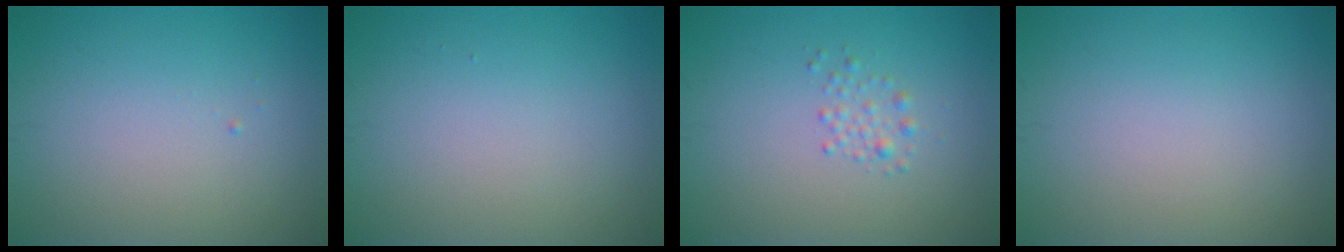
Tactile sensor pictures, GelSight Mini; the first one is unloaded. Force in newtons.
{"total": 0.0}
{"total": 1.3, "press": 1.3, "slide": 0.1}
{"total": 0.0}